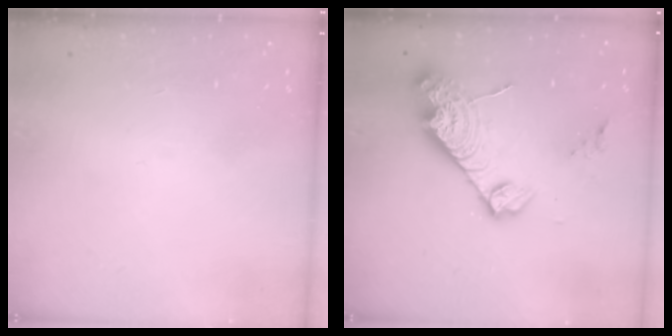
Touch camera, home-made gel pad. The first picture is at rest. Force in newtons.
{"total": 14.5, "press": 14.5, "slide": 1.1}